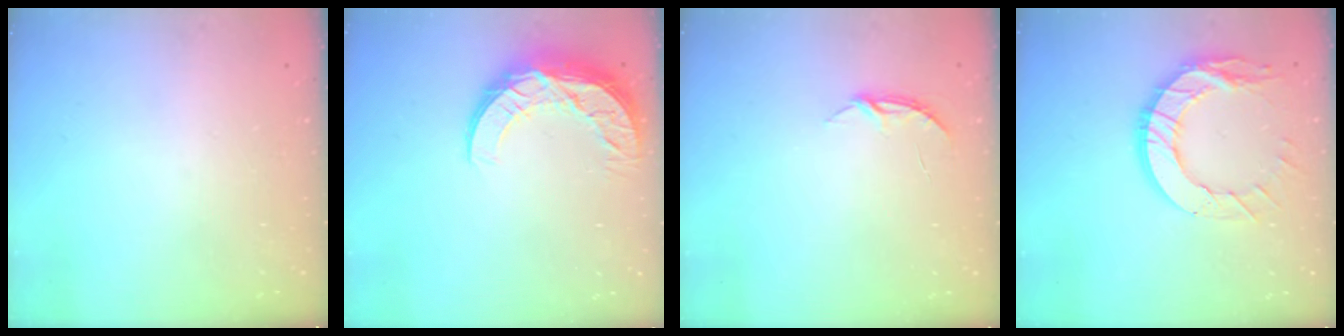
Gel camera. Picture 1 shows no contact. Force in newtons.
{"total": 11.3, "press": 11.2, "slide": 0.9}
{"total": 3.7, "press": 3.7, "slide": 0.3}
{"total": 14.5, "press": 14.4, "slide": 1.2}